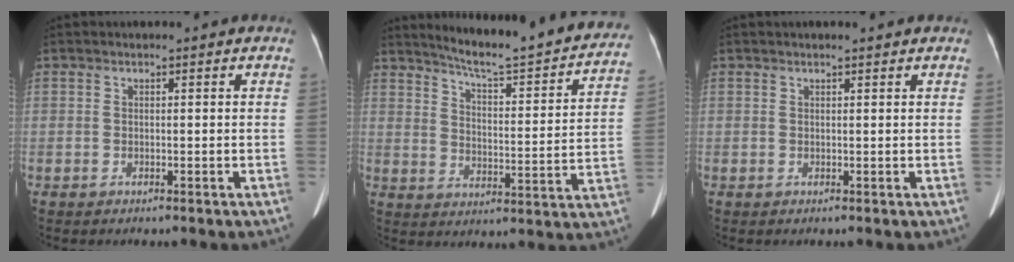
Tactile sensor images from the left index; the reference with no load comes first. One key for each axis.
{"total": 23.1, "fx": 20.7, "fy": 2.0, "fz": 10.1, "tx": -0.142, "ty": -0.056, "tz": 0.261}
{"total": 1.8, "fx": 1.5, "fy": 0.2, "fz": 1.0, "tx": -0.012, "ty": 0.018, "tz": 0.020}